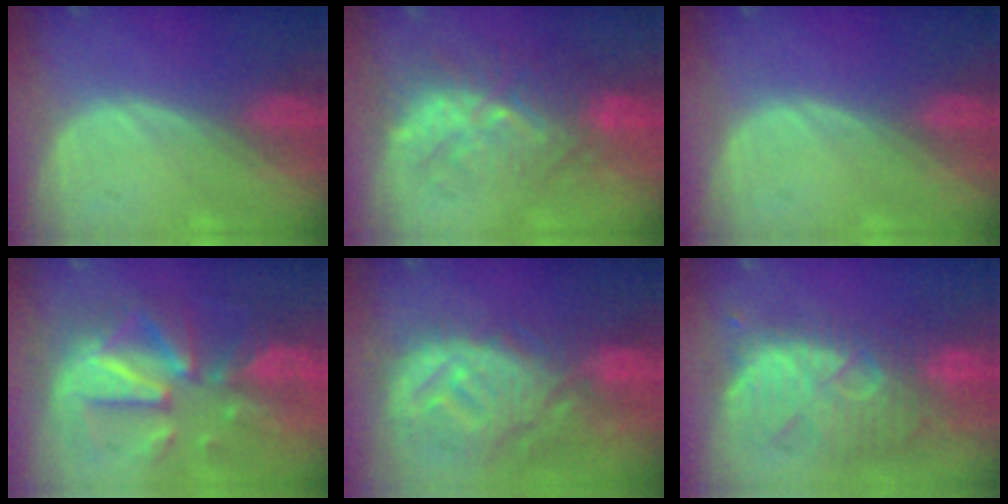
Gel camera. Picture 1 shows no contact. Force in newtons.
{"total": 9.1, "press": 8.7, "slide": 2.7}
{"total": 0.0}
{"total": 12.4, "press": 12.4, "slide": 1.2}
{"total": 12.4, "press": 11.1, "slide": 5.7}
{"total": 11.8, "press": 10.9, "slide": 4.4}